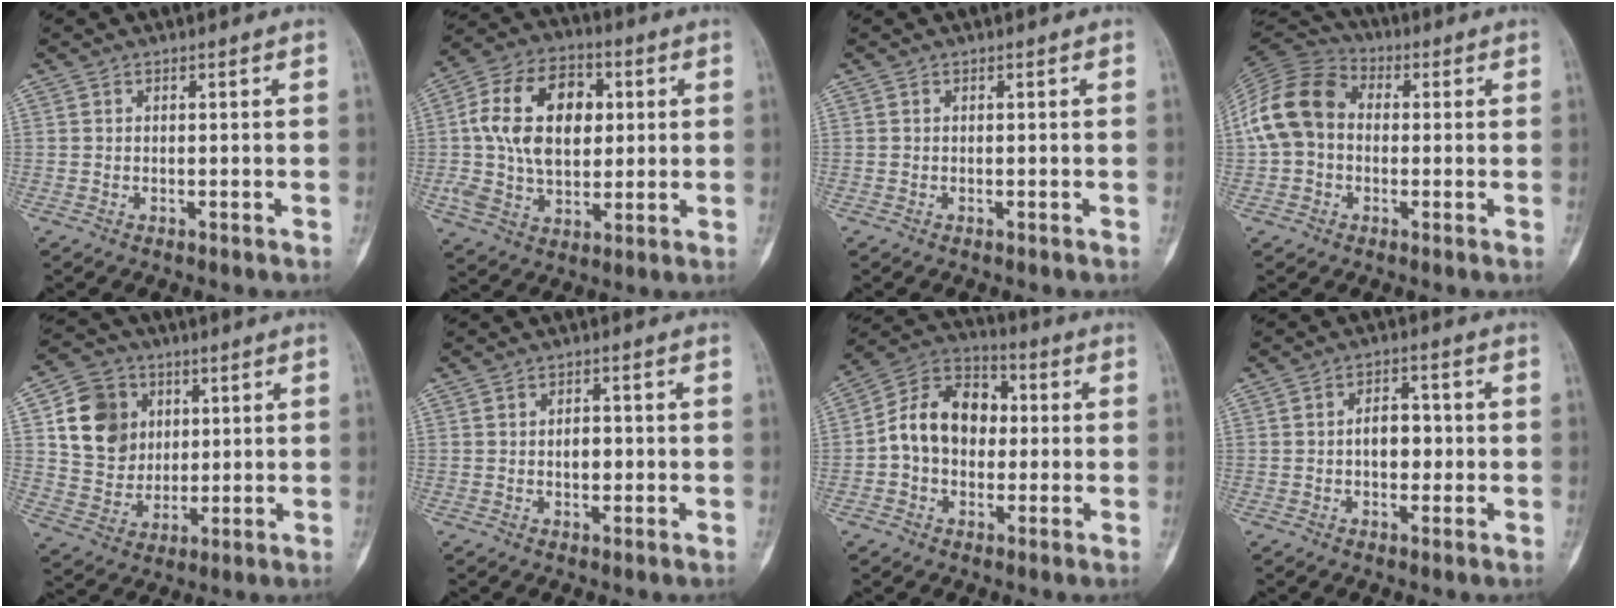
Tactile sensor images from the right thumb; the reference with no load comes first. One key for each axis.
{"total": 17.9, "fx": 2.8, "fy": 11.8, "fz": 13.1, "tx": -0.210, "ty": 0.015, "tz": 0.048}
{"total": 0.0}
{"total": 12.5, "fx": 0.3, "fy": 9.9, "fz": 7.7, "tx": -0.146, "ty": 0.035, "tz": -0.007}
{"total": 13.5, "fx": 3.7, "fy": 11.5, "fz": 5.9, "tx": -0.074, "ty": -0.007, "tz": 0.073}
{"total": 2.8, "fx": -0.2, "fy": 1.8, "fz": 2.1, "tx": -0.017, "ty": 0.002, "tz": -0.004}
{"total": 13.7, "fx": 0.2, "fy": 10.3, "fz": 9.0, "tx": -0.127, "ty": 0.037, "tz": -0.005}
{"total": 5.3, "fx": -0.3, "fy": 3.5, "fz": 3.9, "tx": -0.036, "ty": 0.013, "tz": -0.009}